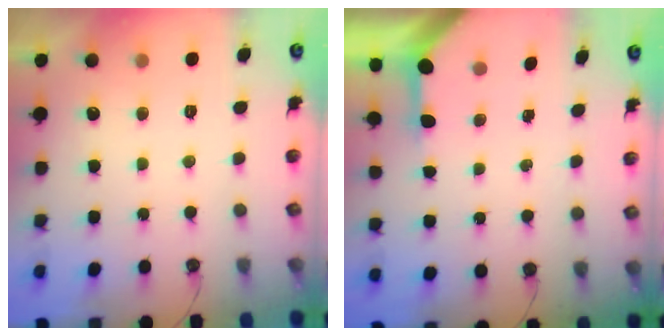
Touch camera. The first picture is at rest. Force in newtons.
{"total": 3.4, "press": 3.4, "slide": 0.4}